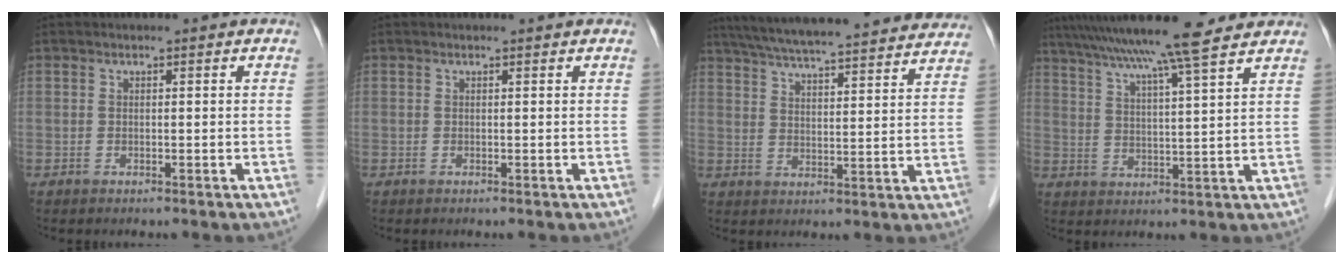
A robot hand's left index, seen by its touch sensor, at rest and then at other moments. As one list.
[{"total": 0.6, "force": [0.6, 0.0, 0.1], "torque": [-0.008, -0.001, 0.004]}, {"total": 28.9, "force": [26.2, 3.1, 11.8], "torque": [-0.198, -0.011, 0.341]}, {"total": 16.1, "force": [13.5, -0.6, 8.6], "torque": [-0.152, 0.025, 0.195]}]